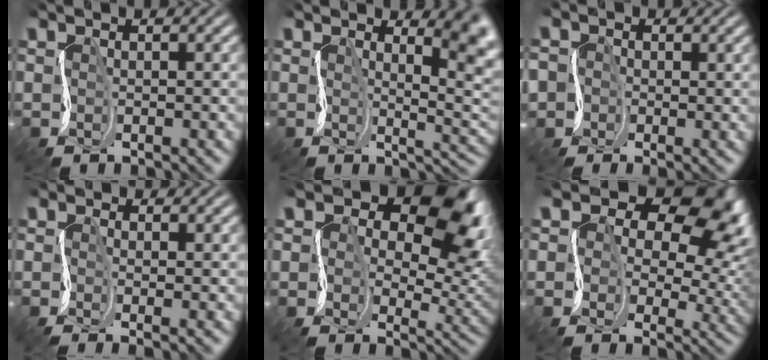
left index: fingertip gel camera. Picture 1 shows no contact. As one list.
[{"total": 5.4, "force": [3.0, 1.0, 4.3], "torque": [-0.031, 0.008, 0.027]}, {"total": 2.9, "force": [-0.9, 2.7, -0.4], "torque": [0.004, 0.012, -0.049]}, {"total": 2.1, "force": [-0.8, -1.4, -1.3], "torque": [0.026, -0.009, -0.023]}, {"total": 12.2, "force": [5.2, 7.1, 8.3], "torque": [-0.110, -0.004, 0.078]}, {"total": 13.8, "force": [6.0, 8.3, 9.3], "torque": [-0.121, 0.012, 0.080]}]